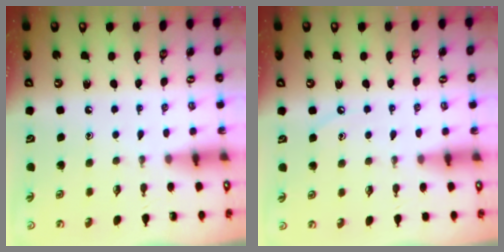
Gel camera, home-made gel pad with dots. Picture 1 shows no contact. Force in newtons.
{"total": 2.7, "press": 2.7, "slide": 0.5}